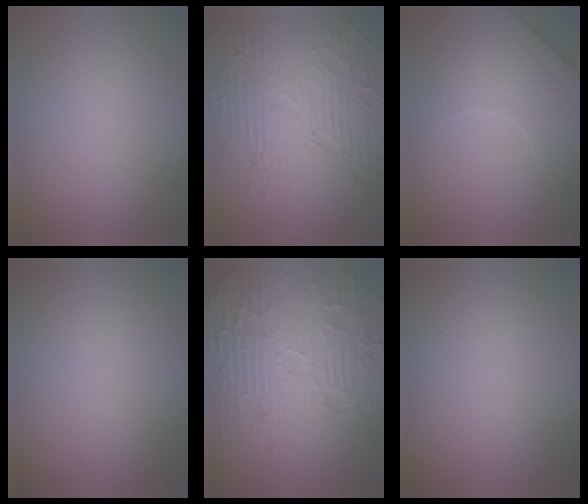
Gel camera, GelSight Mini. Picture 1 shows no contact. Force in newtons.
{"total": 9.4, "press": 6.2, "slide": 7.0}
{"total": 4.8, "press": 3.4, "slide": 3.3}
{"total": 0.0}
{"total": 11.6, "press": 7.5, "slide": 8.9}
{"total": 0.0}